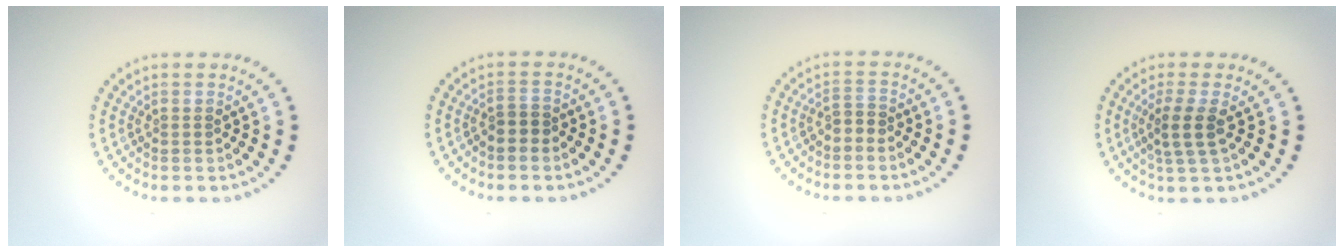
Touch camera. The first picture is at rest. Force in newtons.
{"total": 1.6, "press": 1.4, "slide": 0.8}
{"total": 1.3, "press": 1.0, "slide": 0.9}
{"total": 2.5, "press": 2.0, "slide": 1.4}